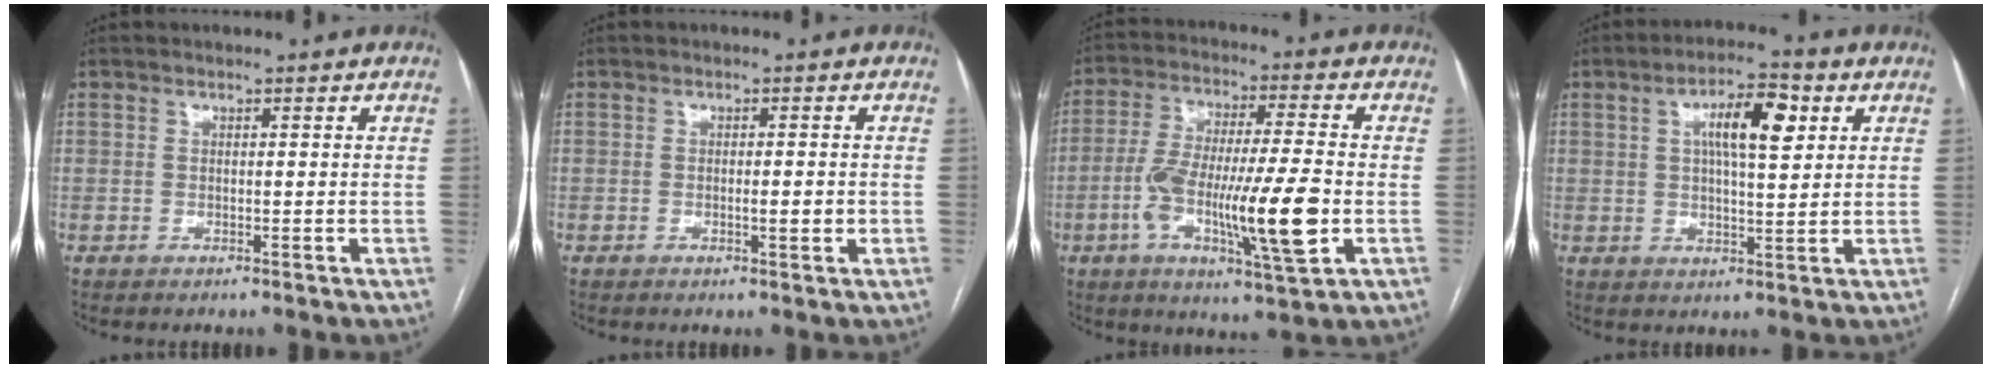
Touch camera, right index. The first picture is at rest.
{"total": 2.1, "force": [-0.4, 0.4, 2.0], "torque": [-0.034, -0.001, -0.005]}
{"total": 16.3, "force": [-3.9, 1.7, 15.8], "torque": [-0.285, -0.008, -0.066]}
{"total": 8.7, "force": [2.9, 2.4, 7.8], "torque": [-0.133, 0.015, 0.047]}